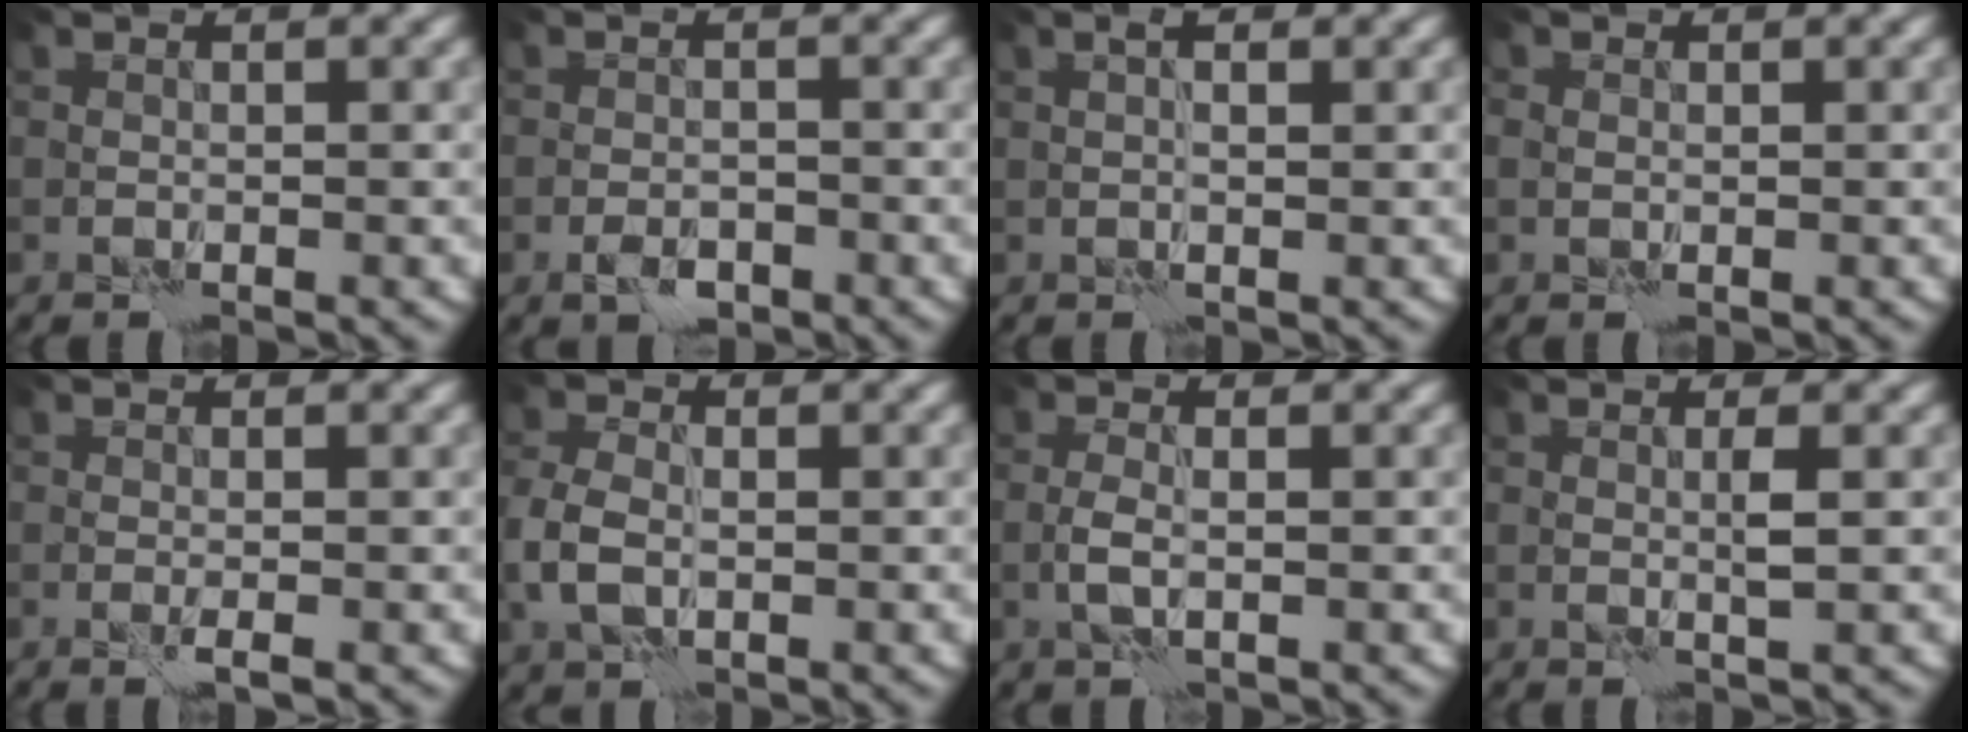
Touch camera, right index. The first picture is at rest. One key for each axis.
{"total": 1.8, "fx": -1.1, "fy": 0.9, "fz": 1.1, "tx": -0.015, "ty": 0.000, "tz": -0.020}
{"total": 1.1, "fx": 0.7, "fy": 0.2, "fz": 0.9, "tx": -0.014, "ty": 0.001, "tz": 0.010}
{"total": 1.0, "fx": 0.1, "fy": 0.9, "fz": 0.5, "tx": -0.006, "ty": -0.004, "tz": 0.000}
{"total": 0.9, "fx": -0.2, "fy": 0.0, "fz": 0.8, "tx": -0.017, "ty": -0.004, "tz": -0.005}
{"total": 3.3, "fx": -0.5, "fy": 2.2, "fz": 2.4, "tx": -0.058, "ty": -0.002, "tz": -0.015}
{"total": 1.5, "fx": -0.2, "fy": 0.4, "fz": 1.5, "tx": -0.032, "ty": -0.001, "tz": -0.008}
{"total": 1.1, "fx": 0.5, "fy": -0.3, "fz": 1.0, "tx": -0.020, "ty": -0.003, "tz": 0.008}